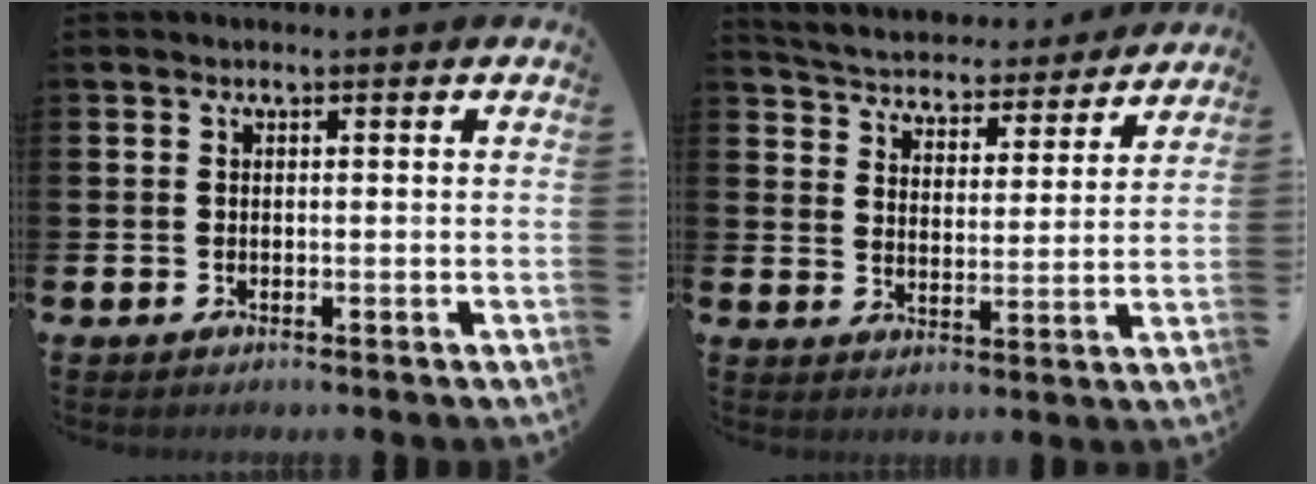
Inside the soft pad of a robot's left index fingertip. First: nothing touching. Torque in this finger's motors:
{"motor_torque": [1.05, -1.08, 0.40, 0.02]}